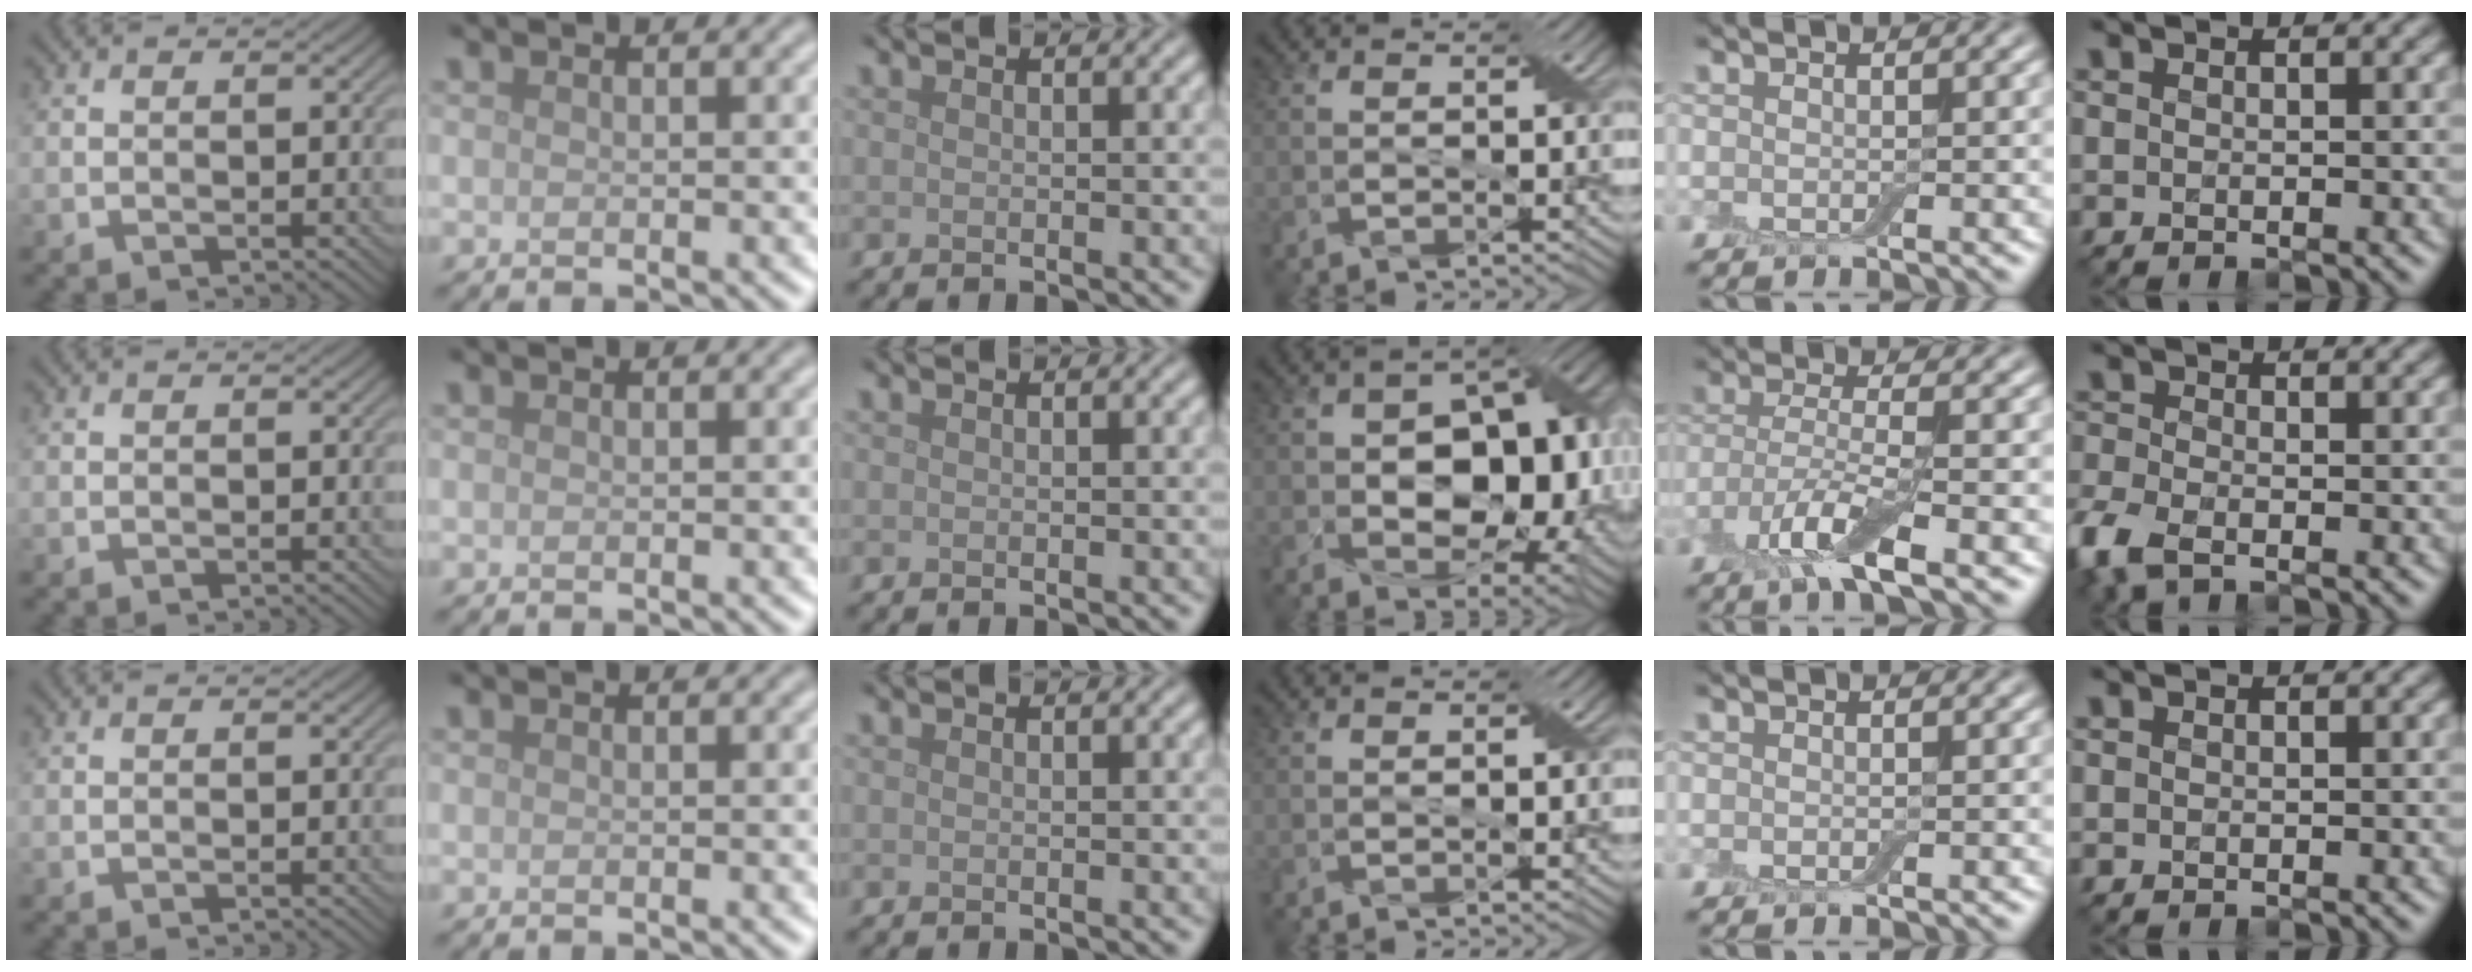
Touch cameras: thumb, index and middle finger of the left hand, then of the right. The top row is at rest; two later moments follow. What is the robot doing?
{"motion": "pour", "object": "bowl"}